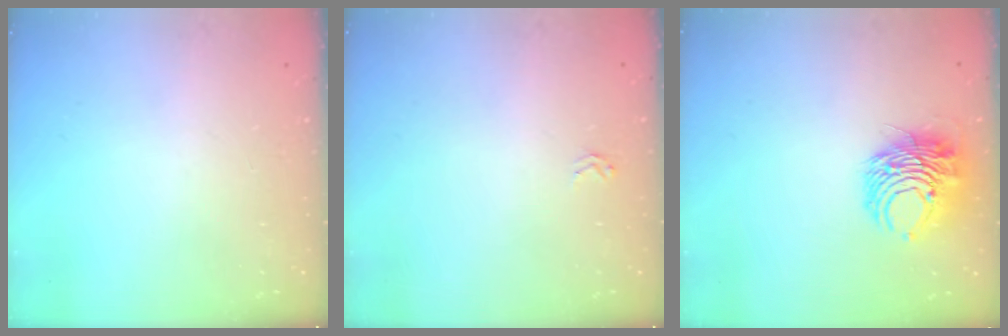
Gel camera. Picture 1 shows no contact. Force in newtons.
{"total": 1.6, "press": 1.6, "slide": 0.2}
{"total": 10.2, "press": 10.1, "slide": 1.4}